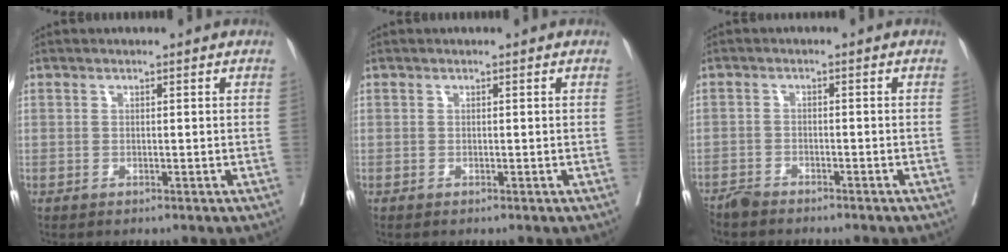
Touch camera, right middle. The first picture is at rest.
{"total": 0.0}
{"total": 3.1, "force": [-2.9, 0.5, 0.8], "torque": [-0.013, -0.007, -0.047]}